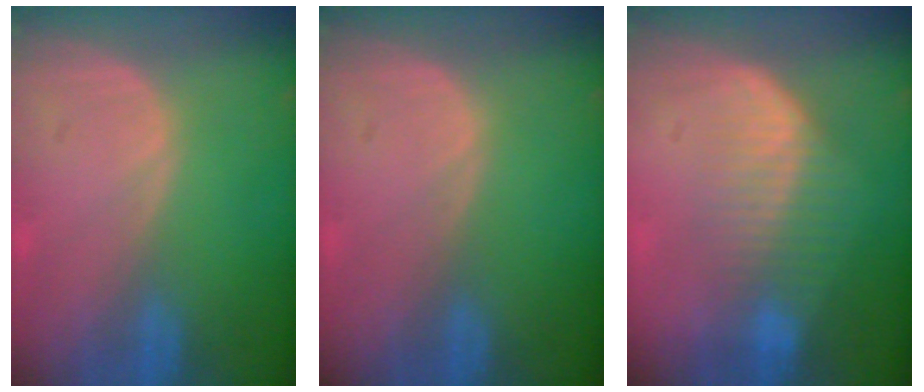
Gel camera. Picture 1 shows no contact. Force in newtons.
{"total": 0.0}
{"total": 7.1, "press": 6.5, "slide": 2.8}